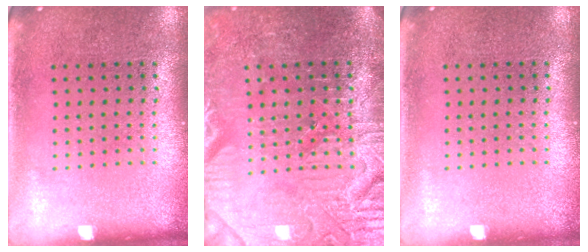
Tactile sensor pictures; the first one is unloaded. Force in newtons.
{"total": 4.0, "press": 3.9, "slide": 1.2}
{"total": 0.0}